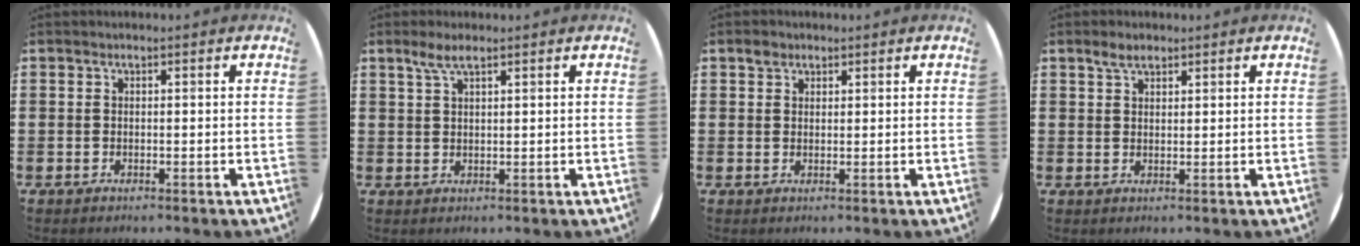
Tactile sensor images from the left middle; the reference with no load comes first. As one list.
[{"total": 2.8, "force": [2.0, 0.6, 1.9], "torque": [-0.041, 0.005, 0.034]}, {"total": 1.5, "force": [1.2, 0.9, 0.3], "torque": [0.010, -0.001, 0.019]}, {"total": 2.4, "force": [1.9, 1.1, 1.1], "torque": [-0.015, 0.002, 0.033]}]